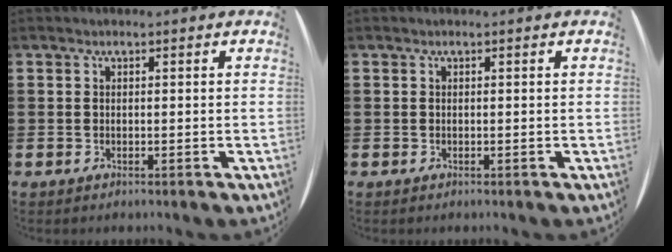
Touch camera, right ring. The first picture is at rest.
{"total": 0.0}